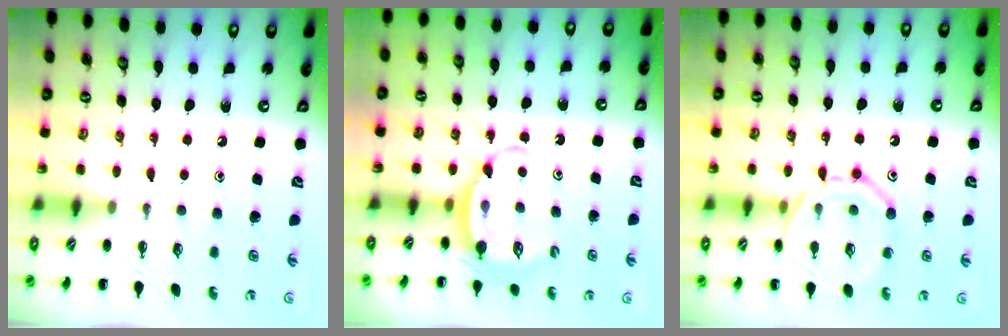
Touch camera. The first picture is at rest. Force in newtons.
{"total": 6.5, "press": 6.4, "slide": 0.7}
{"total": 13.1, "press": 13.0, "slide": 1.4}